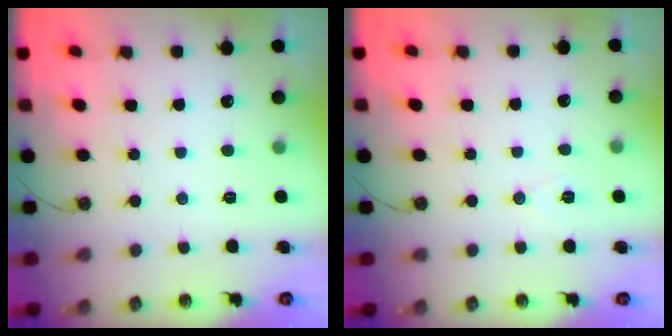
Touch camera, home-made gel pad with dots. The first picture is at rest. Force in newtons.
{"total": 5.5, "press": 3.2, "slide": 4.4}